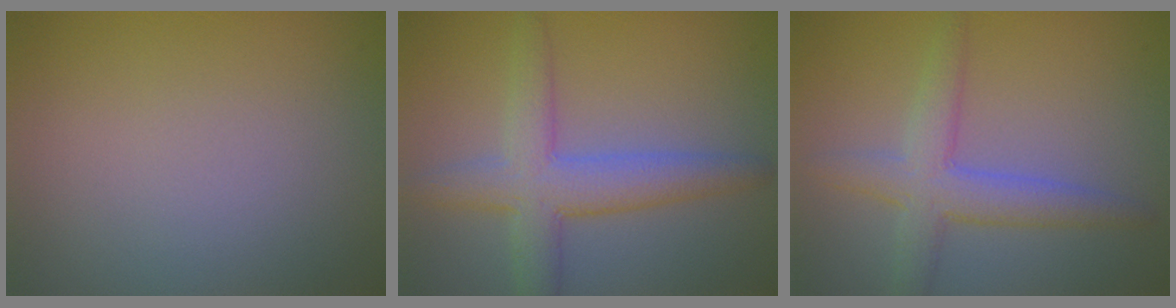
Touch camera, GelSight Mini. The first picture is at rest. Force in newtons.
{"total": 5.2, "press": 5.2, "slide": 0.2}
{"total": 4.1, "press": 4.1, "slide": 0.2}